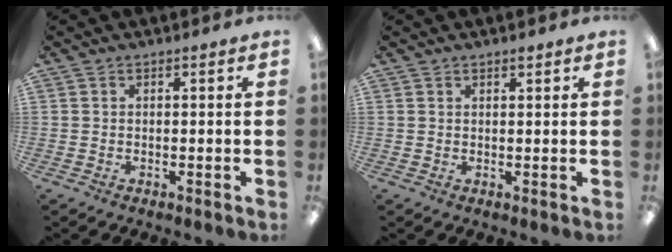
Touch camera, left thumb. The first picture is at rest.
{"total": 1.0, "force": [1.0, 0.3, 0.3], "torque": [-0.007, -0.001, 0.018]}